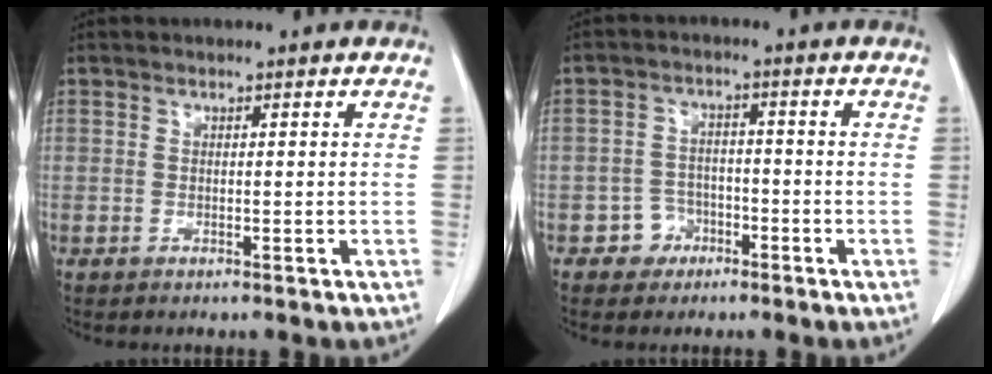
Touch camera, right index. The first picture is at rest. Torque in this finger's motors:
{"motor_torque": [-0.85, -0.06, -0.61, -0.18]}